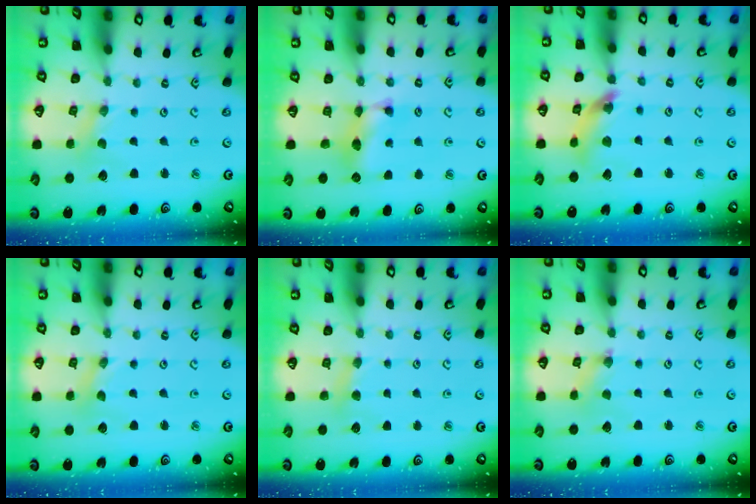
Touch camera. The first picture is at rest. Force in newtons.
{"total": 8.9, "press": 8.9, "slide": 0.2}
{"total": 10.6, "press": 10.5, "slide": 1.3}
{"total": 0.0}
{"total": 3.9, "press": 3.9, "slide": 0.4}
{"total": 0.0}